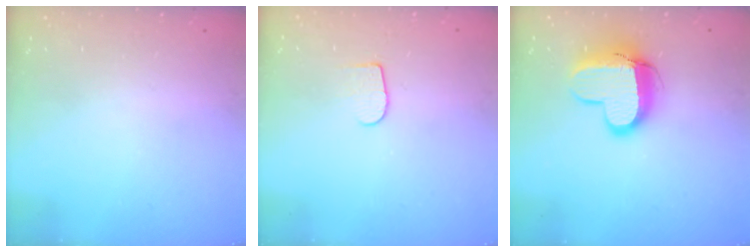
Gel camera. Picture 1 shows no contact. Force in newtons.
{"total": 5.8, "press": 5.8, "slide": 0.5}
{"total": 12.5, "press": 12.5, "slide": 1.0}